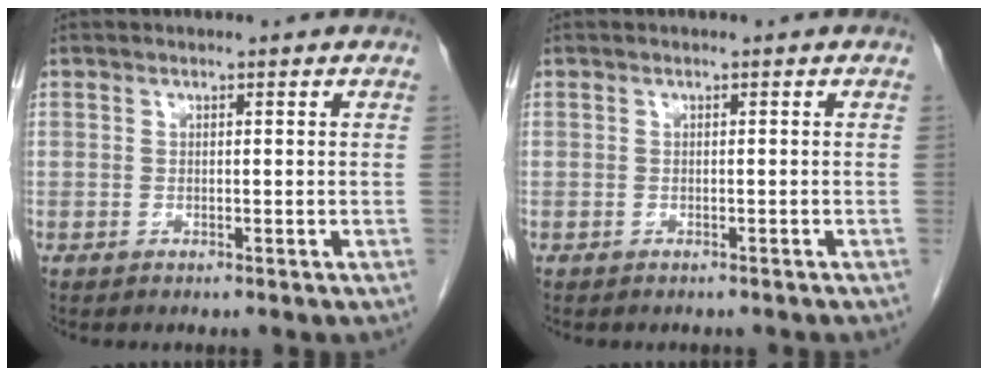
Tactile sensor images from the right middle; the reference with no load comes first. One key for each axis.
{"total": 2.7, "fx": -2.4, "fy": 0.9, "fz": 0.9, "tx": -0.015, "ty": -0.004, "tz": -0.027}